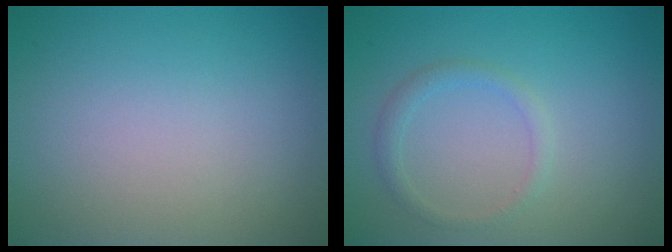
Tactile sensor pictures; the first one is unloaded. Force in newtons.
{"total": 1.4, "press": 1.4, "slide": 0.1}